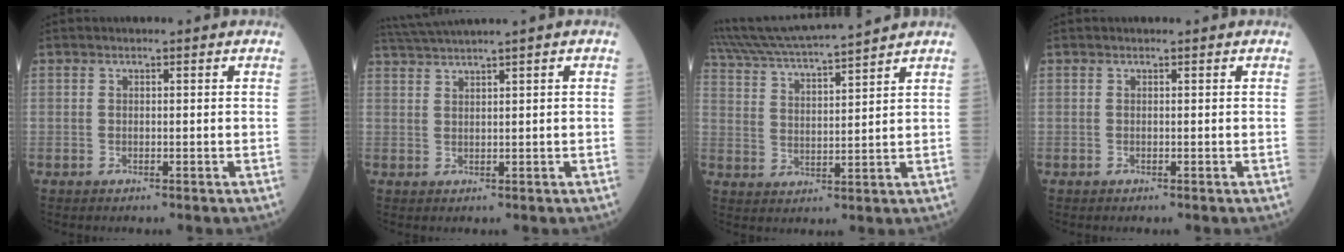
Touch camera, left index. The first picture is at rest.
{"total": 4.4, "force": [3.6, -1.6, 2.1], "torque": [-0.051, 0.012, 0.076]}
{"total": 14.1, "force": [13.0, -1.2, 5.3], "torque": [-0.112, 0.014, 0.219]}
{"total": 0.0}